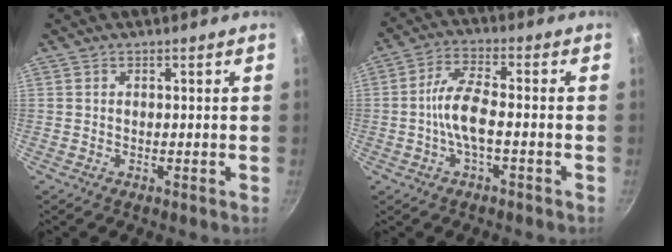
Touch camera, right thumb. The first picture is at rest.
{"total": 7.7, "force": [-1.3, 3.1, 6.9], "torque": [-0.147, 0.025, -0.028]}